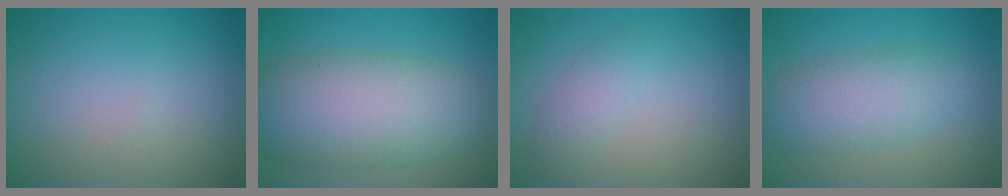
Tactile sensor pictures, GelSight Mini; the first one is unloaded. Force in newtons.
{"total": 10.1, "press": 10.1, "slide": 0.3}
{"total": 1.8, "press": 1.8, "slide": 0.1}
{"total": 5.3, "press": 5.3, "slide": 0.3}